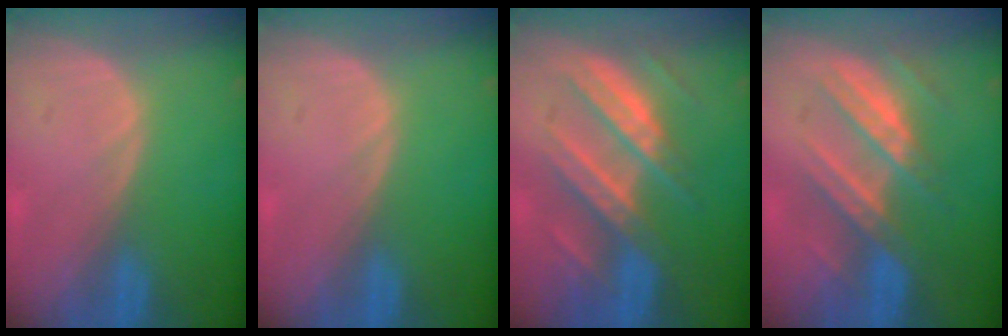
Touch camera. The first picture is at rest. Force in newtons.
{"total": 0.0}
{"total": 8.6, "press": 8.6, "slide": 0.5}
{"total": 7.3, "press": 7.3, "slide": 1.0}